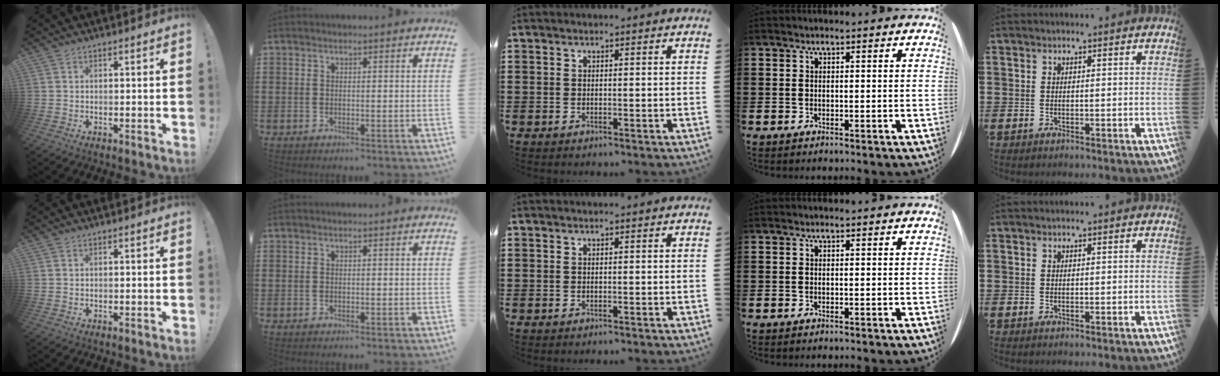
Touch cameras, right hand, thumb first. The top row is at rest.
{}